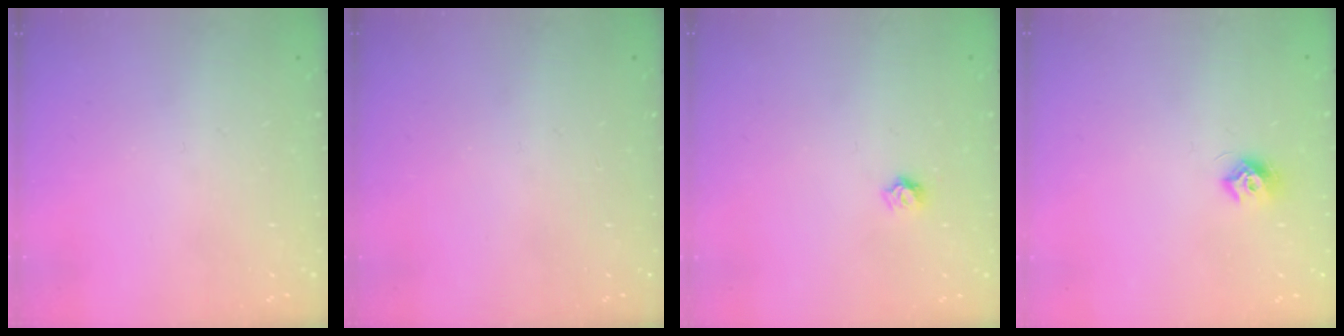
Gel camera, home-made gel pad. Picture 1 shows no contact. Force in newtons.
{"total": 0.0}
{"total": 3.7, "press": 3.6, "slide": 0.2}
{"total": 7.3, "press": 7.3, "slide": 0.6}